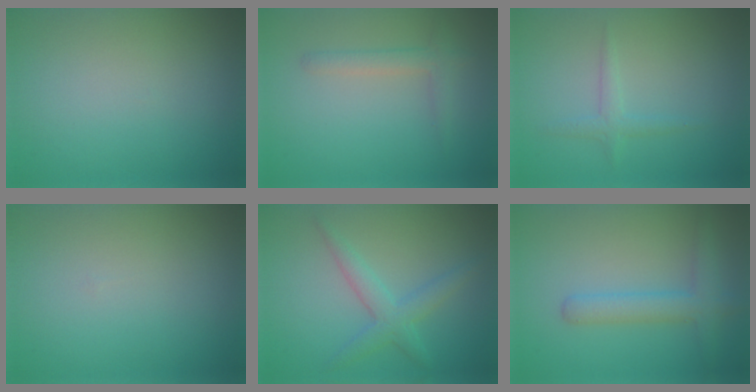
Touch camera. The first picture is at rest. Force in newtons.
{"total": 1.8, "press": 1.8, "slide": 0.2}
{"total": 1.3, "press": 1.3, "slide": 0.0}
{"total": 0.0}
{"total": 2.9, "press": 2.9, "slide": 0.1}
{"total": 3.1, "press": 3.1, "slide": 0.1}